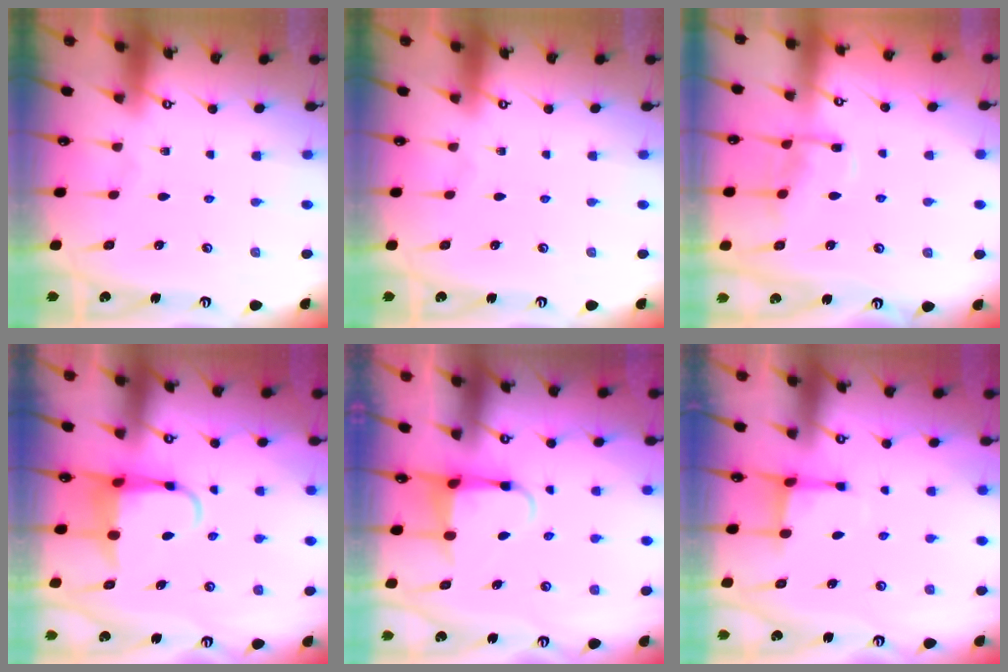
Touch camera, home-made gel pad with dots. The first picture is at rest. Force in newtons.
{"total": 0.0}
{"total": 8.2, "press": 8.1, "slide": 0.6}
{"total": 5.8, "press": 5.7, "slide": 1.1}
{"total": 3.9, "press": 3.9, "slide": 0.4}
{"total": 3.1, "press": 3.0, "slide": 0.9}